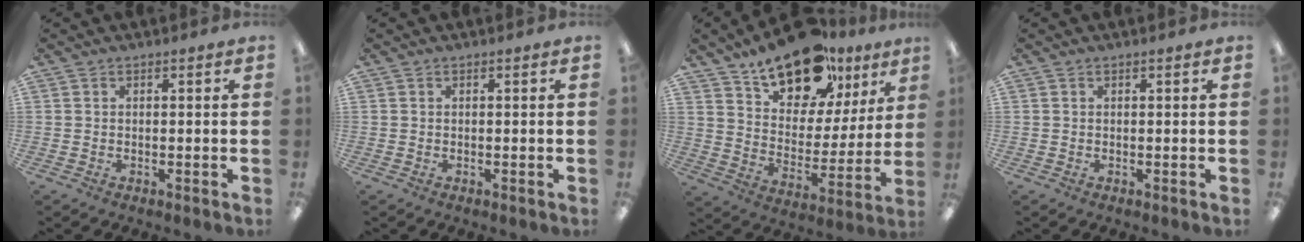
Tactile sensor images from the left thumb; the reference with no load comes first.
{"total": 0.0}
{"total": 19.0, "force": [14.2, 9.2, 8.6], "torque": [-0.132, -0.092, 0.247]}
{"total": 0.0}